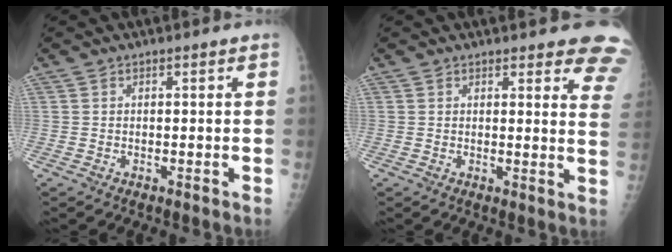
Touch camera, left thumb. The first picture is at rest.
{"total": 9.8, "force": [8.5, 2.7, 4.1], "torque": [0.000, -0.041, 0.067]}